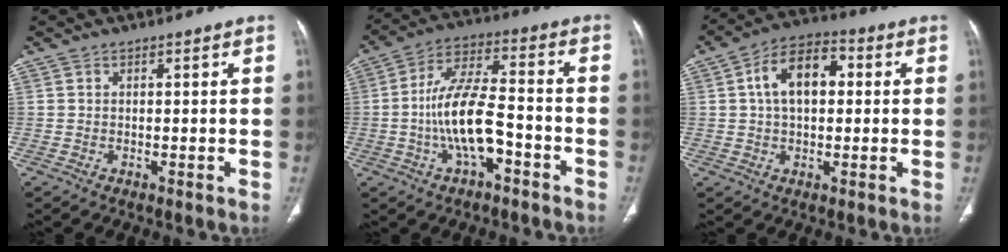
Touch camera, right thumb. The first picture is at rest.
{"total": 12.4, "force": [-3.8, 5.2, 10.6], "torque": [-0.203, 0.044, -0.069]}
{"total": 10.7, "force": [1.7, 6.5, 8.3], "torque": [-0.130, 0.024, 0.021]}